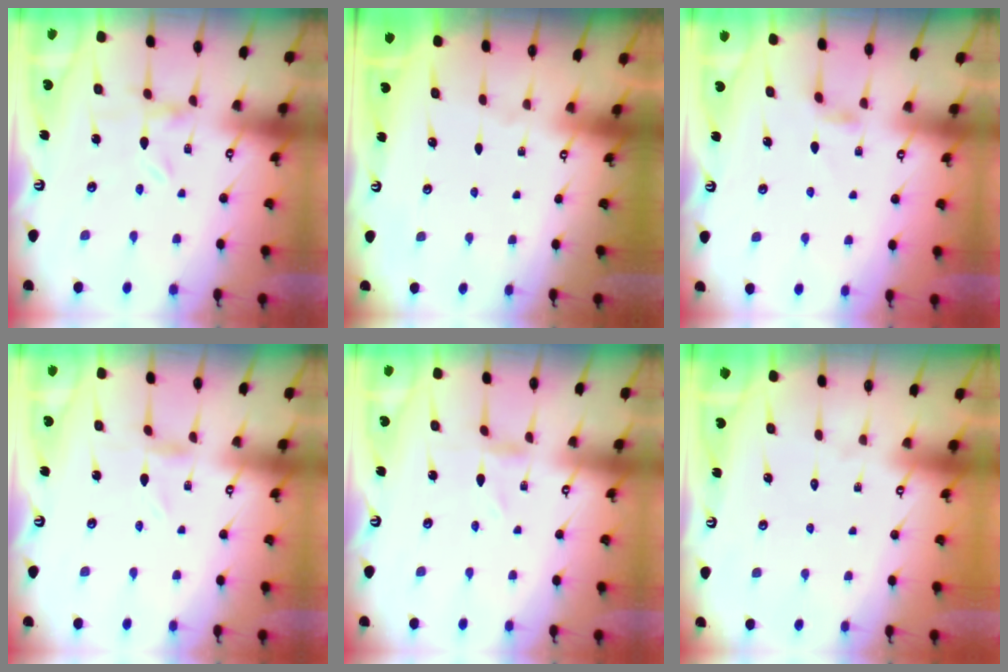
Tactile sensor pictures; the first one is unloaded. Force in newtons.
{"total": 0.0}
{"total": 2.9, "press": 2.9, "slide": 0.5}
{"total": 0.7, "press": 0.7, "slide": 0.1}
{"total": 1.2, "press": 1.2, "slide": 0.2}
{"total": 1.6, "press": 1.6, "slide": 0.2}